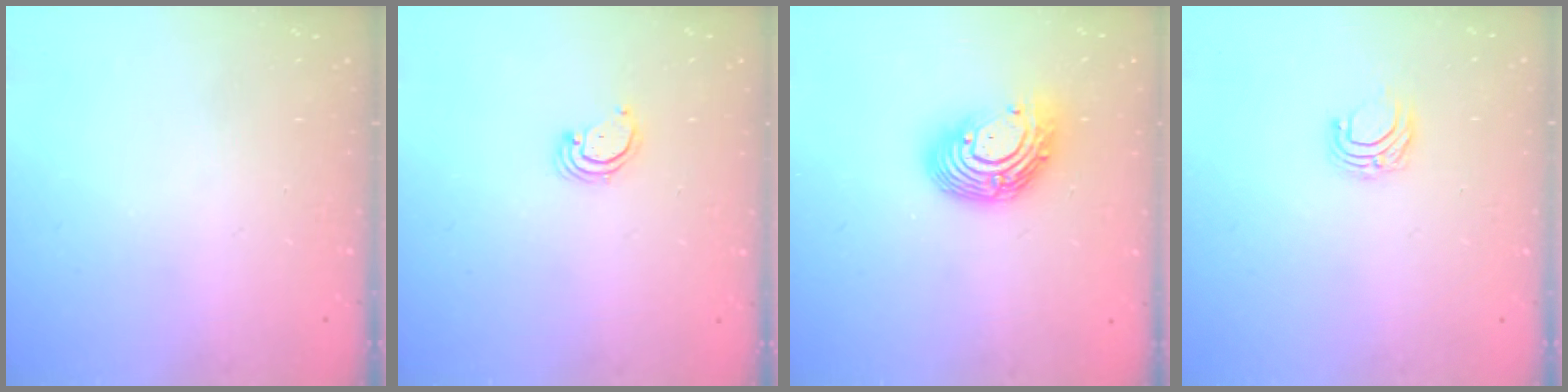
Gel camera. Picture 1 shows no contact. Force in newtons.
{"total": 2.5, "press": 2.5, "slide": 0.2}
{"total": 13.2, "press": 13.1, "slide": 1.3}
{"total": 5.2, "press": 5.2, "slide": 0.4}